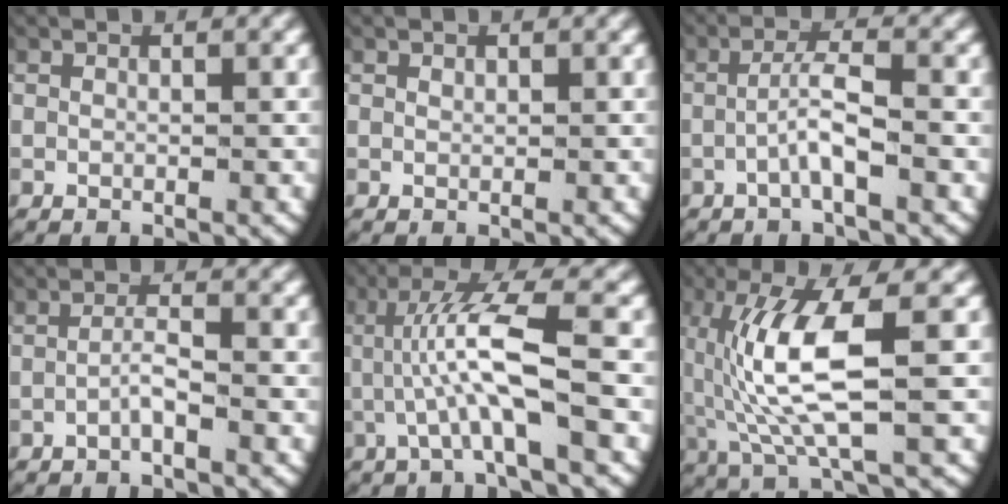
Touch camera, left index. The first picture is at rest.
{"total": 0.0}
{"total": 3.0, "force": [-1.2, 0.5, 2.7], "torque": [-0.054, 0.003, -0.022]}
{"total": 1.7, "force": [-1.1, 0.1, 1.3], "torque": [-0.030, -0.005, -0.020]}
{"total": 5.9, "force": [0.7, 1.2, 5.7], "torque": [-0.102, 0.014, 0.006]}
{"total": 7.4, "force": [-0.1, 2.0, 7.1], "torque": [-0.157, -0.007, 0.010]}